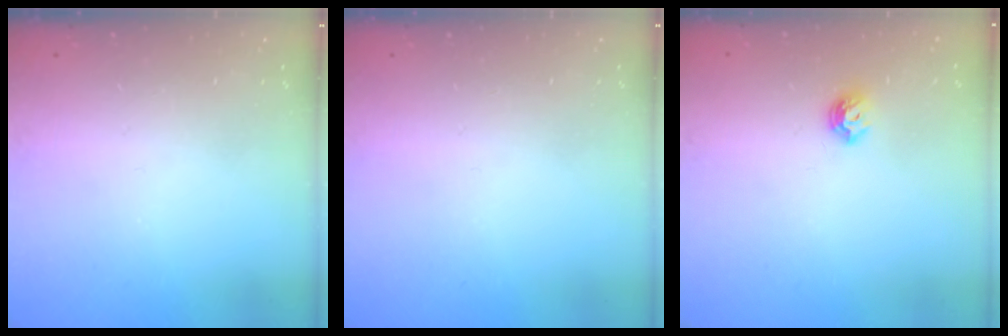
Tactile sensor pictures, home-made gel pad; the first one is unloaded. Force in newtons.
{"total": 0.0}
{"total": 6.6, "press": 6.6, "slide": 1.0}